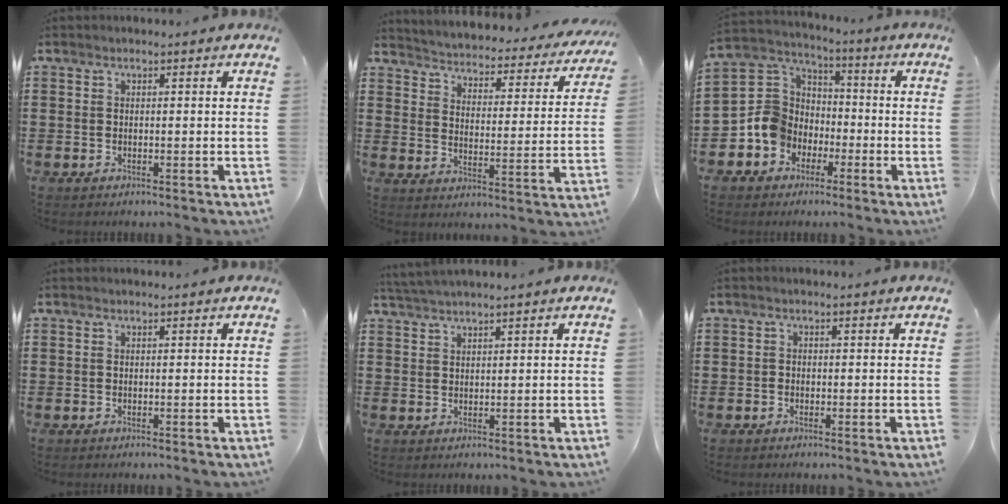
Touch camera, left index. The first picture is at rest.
{"total": 2.6, "force": [2.6, 0.1, 0.2], "torque": [-0.025, -0.030, 0.034]}
{"total": 8.2, "force": [-2.6, 7.5, 1.7], "torque": [-0.092, 0.003, -0.056]}
{"total": 0.0}
{"total": 2.0, "force": [1.9, -0.4, 0.6], "torque": [-0.014, 0.002, 0.037]}
{"total": 0.8, "force": [-0.5, 0.7, 0.2], "torque": [-0.006, 0.001, -0.011]}